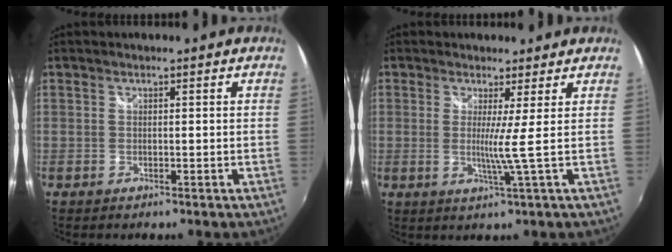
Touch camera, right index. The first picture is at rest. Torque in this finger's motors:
{"motor_torque": [-0.15, 0.03, 0.00, 0.03]}